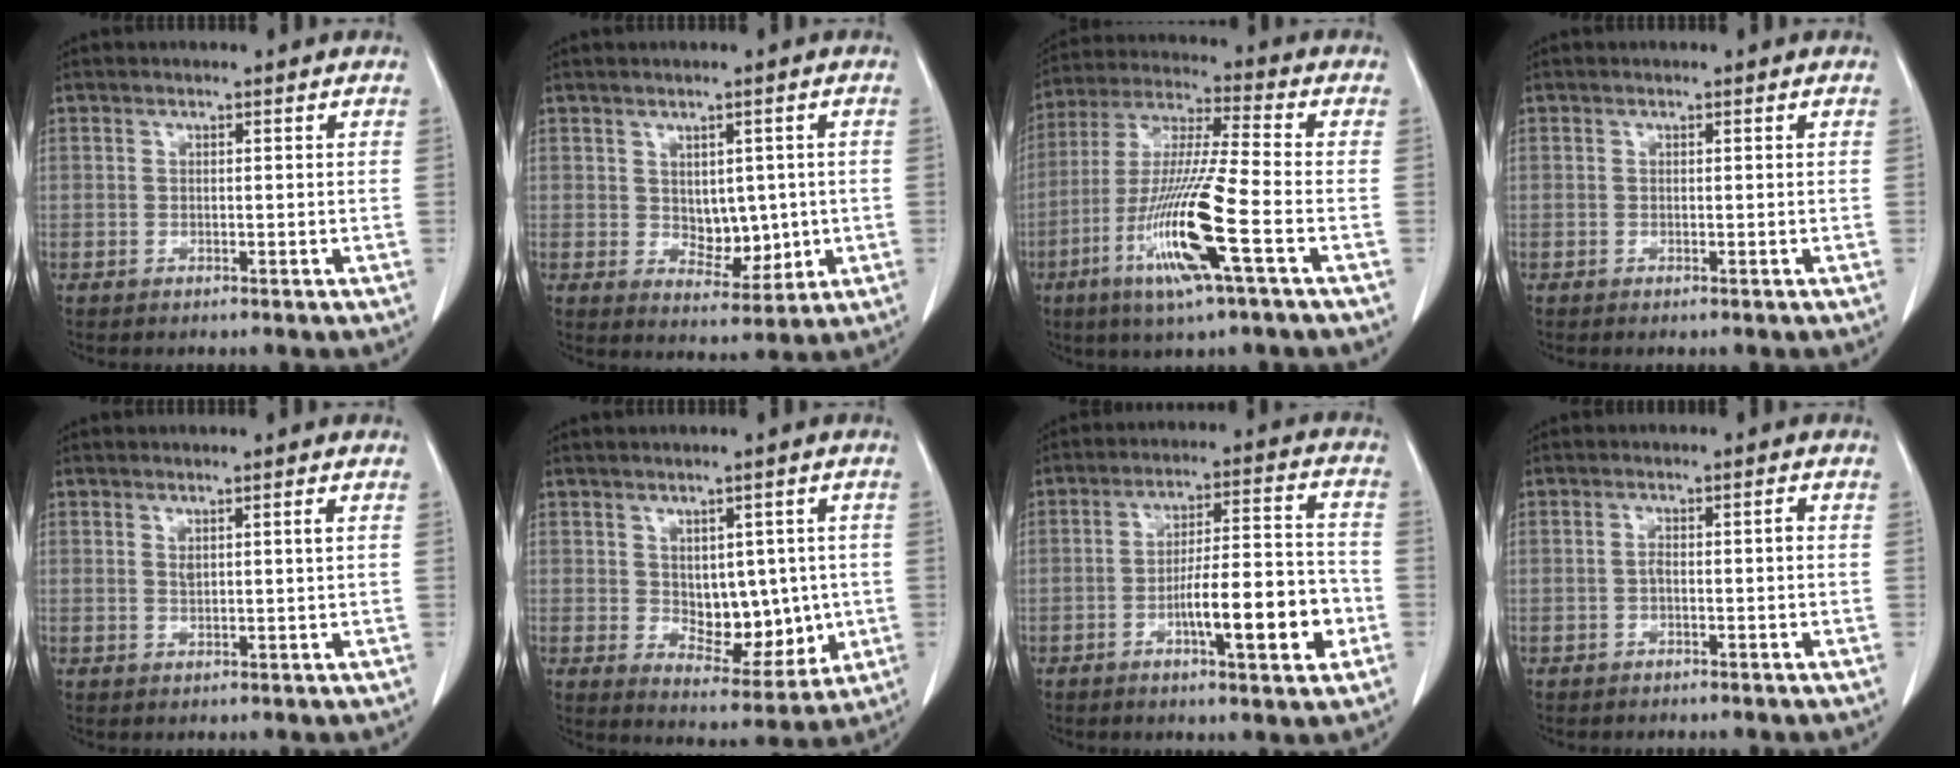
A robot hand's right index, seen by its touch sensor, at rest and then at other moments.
{"total": 5.8, "force": [0.2, 3.6, 4.5], "torque": [-0.062, -0.005, 0.020]}
{"total": 15.3, "force": [-5.7, -0.1, 14.2], "torque": [-0.294, -0.021, -0.110]}
{"total": 0.0}
{"total": 1.5, "force": [0.7, 0.0, 1.4], "torque": [-0.031, -0.003, 0.016]}
{"total": 8.9, "force": [0.1, 5.2, 7.3], "torque": [-0.092, -0.002, 0.023]}
{"total": 12.1, "force": [-4.2, 2.1, 11.2], "torque": [-0.178, 0.014, -0.062]}
{"total": 1.7, "force": [-0.4, 0.4, 1.6], "torque": [-0.026, 0.002, -0.006]}